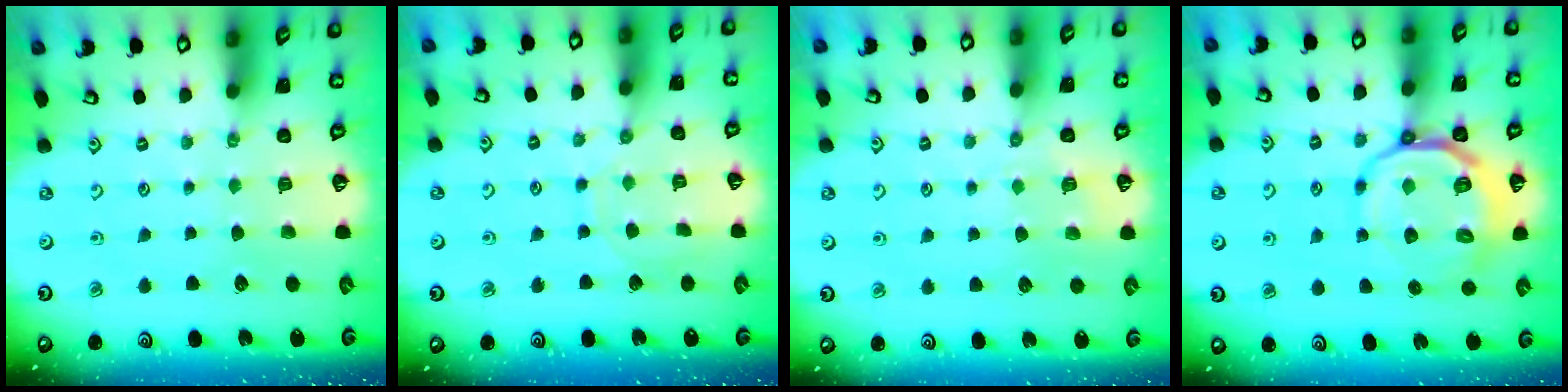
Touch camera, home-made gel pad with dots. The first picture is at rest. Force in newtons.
{"total": 8.1, "press": 8.1, "slide": 0.6}
{"total": 4.9, "press": 4.8, "slide": 1.2}
{"total": 11.9, "press": 11.6, "slide": 2.6}